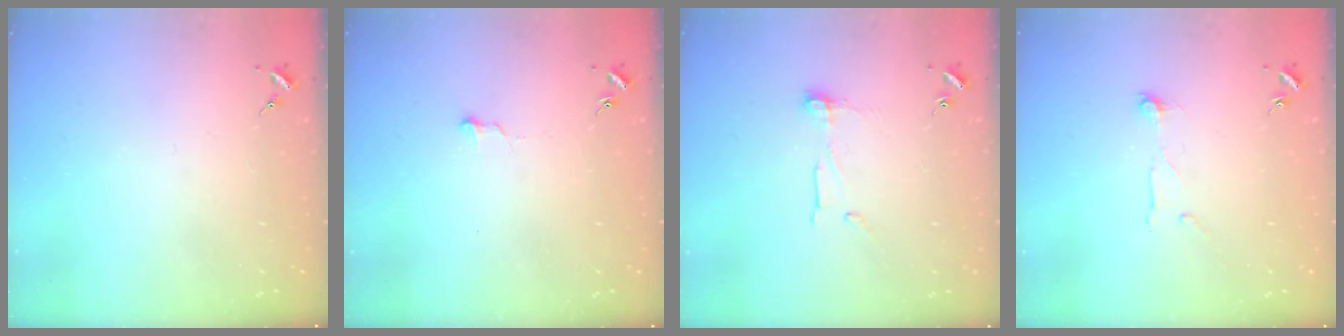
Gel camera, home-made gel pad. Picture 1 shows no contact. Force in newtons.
{"total": 3.3, "press": 3.3, "slide": 0.2}
{"total": 7.7, "press": 7.6, "slide": 0.5}
{"total": 6.1, "press": 6.1, "slide": 0.3}